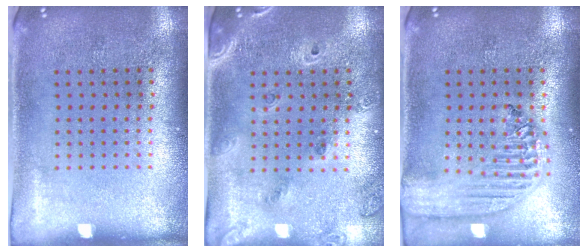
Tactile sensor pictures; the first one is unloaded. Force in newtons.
{"total": 1.5, "press": 1.5, "slide": 0.4}
{"total": 2.3, "press": 2.0, "slide": 1.2}